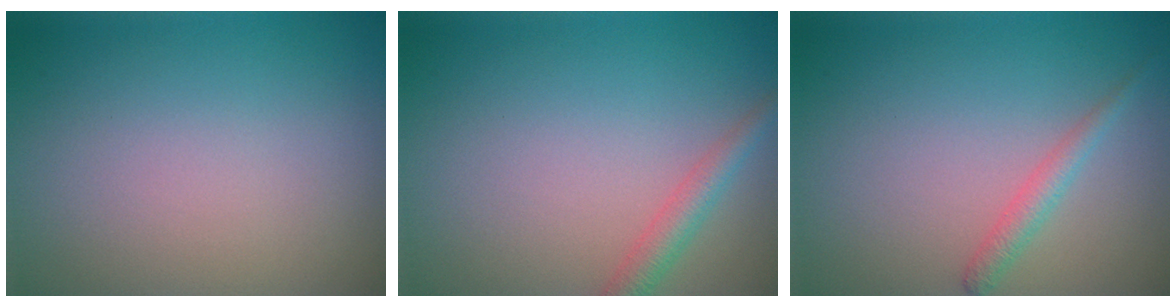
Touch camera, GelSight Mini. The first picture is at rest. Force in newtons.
{"total": 2.2, "press": 2.2, "slide": 0.1}
{"total": 1.6, "press": 1.6, "slide": 0.0}